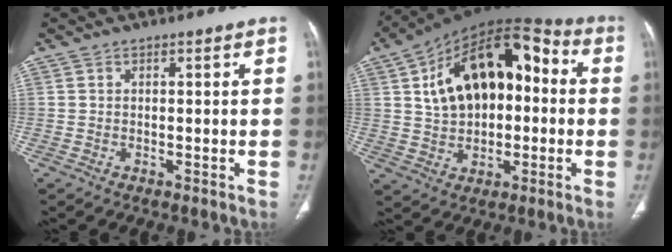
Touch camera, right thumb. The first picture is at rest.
{"total": 20.8, "force": [3.0, 12.5, 16.4], "torque": [-0.232, 0.037, 0.045]}